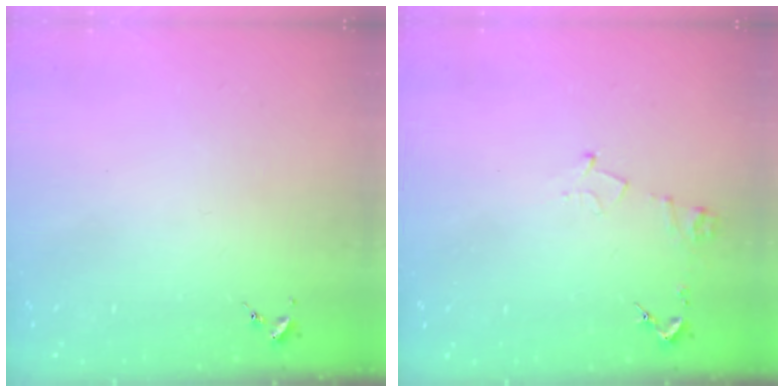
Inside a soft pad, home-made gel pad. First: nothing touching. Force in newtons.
{"total": 6.2, "press": 6.2, "slide": 0.7}